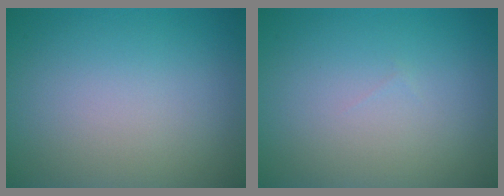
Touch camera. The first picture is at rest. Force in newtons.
{"total": 0.0}